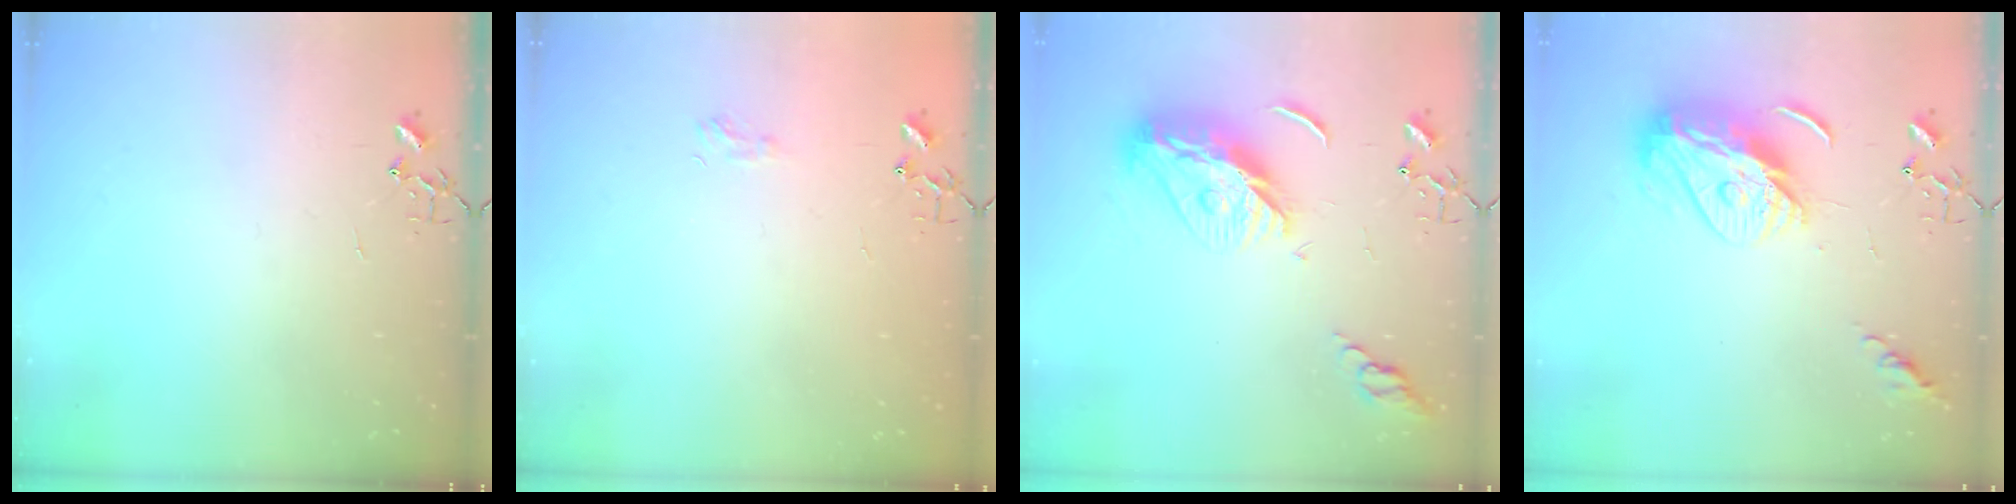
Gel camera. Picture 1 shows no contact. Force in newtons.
{"total": 6.1, "press": 6.1, "slide": 0.8}
{"total": 13.4, "press": 13.4, "slide": 1.2}
{"total": 12.3, "press": 12.2, "slide": 1.1}